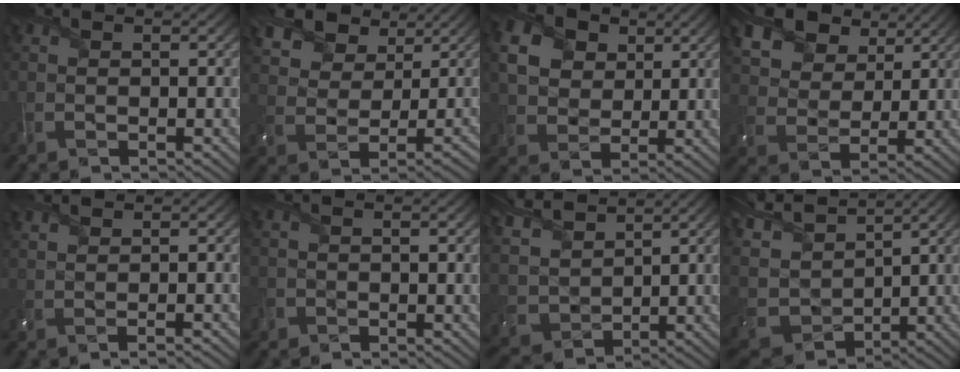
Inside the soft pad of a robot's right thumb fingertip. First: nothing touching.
{"total": 9.6, "force": [6.1, 5.6, 4.9], "torque": [-0.122, 0.016, 0.100]}
{"total": 7.9, "force": [3.0, 6.2, 3.9], "torque": [-0.119, 0.003, 0.050]}
{"total": 13.9, "force": [8.4, 8.8, 6.6], "torque": [-0.189, 0.011, 0.165]}
{"total": 1.3, "force": [0.6, 0.0, 1.1], "torque": [-0.026, 0.003, 0.010]}
{"total": 1.2, "force": [-0.5, 1.0, 0.1], "torque": [0.000, -0.009, -0.009]}
{"total": 9.5, "force": [5.6, 5.6, 5.1], "torque": [-0.166, 0.020, 0.109]}
{"total": 12.1, "force": [5.7, 7.7, 7.5], "torque": [-0.232, 0.018, 0.108]}